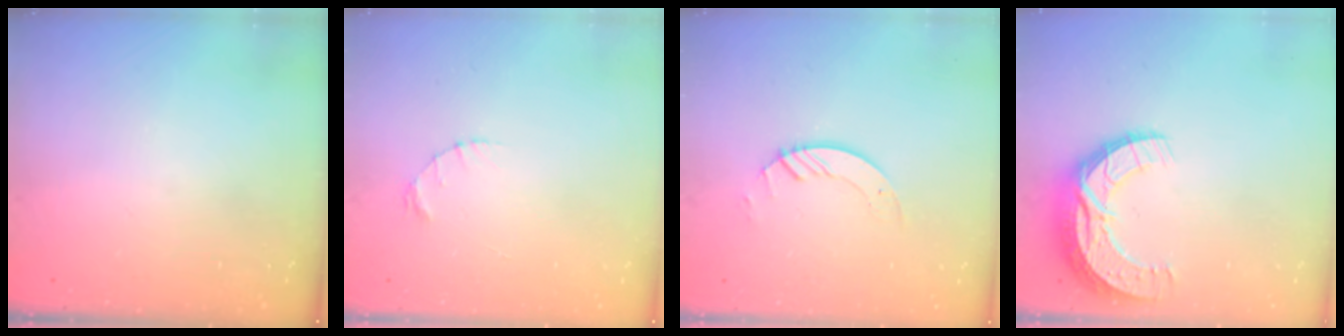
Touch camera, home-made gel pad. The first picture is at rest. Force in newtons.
{"total": 1.4, "press": 1.4, "slide": 0.2}
{"total": 2.8, "press": 2.8, "slide": 0.3}
{"total": 12.5, "press": 12.5, "slide": 0.7}